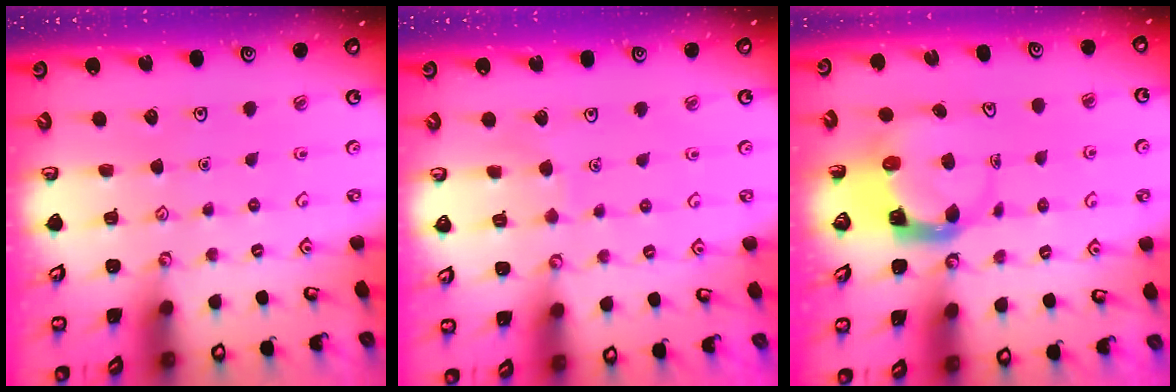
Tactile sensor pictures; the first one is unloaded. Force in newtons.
{"total": 2.7, "press": 2.7, "slide": 0.1}
{"total": 3.9, "press": 3.8, "slide": 0.6}